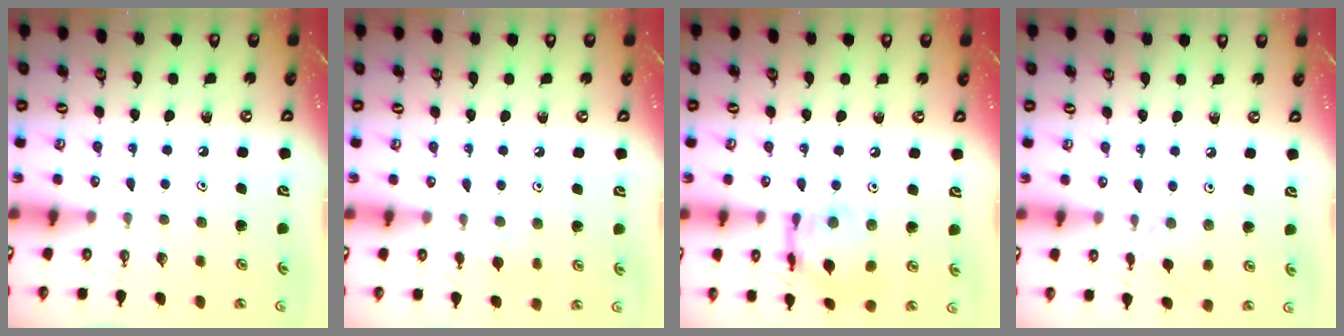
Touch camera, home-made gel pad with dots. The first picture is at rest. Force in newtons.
{"total": 5.3, "press": 5.2, "slide": 0.9}
{"total": 12.2, "press": 12.2, "slide": 1.1}
{"total": 1.6, "press": 1.5, "slide": 0.4}